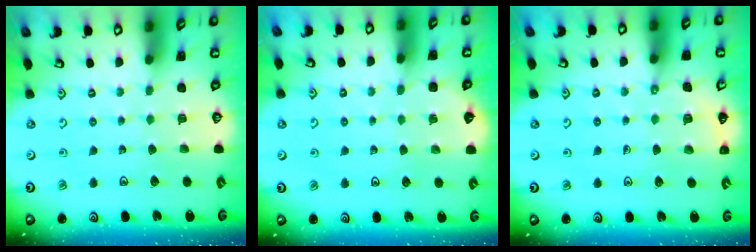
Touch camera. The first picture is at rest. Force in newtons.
{"total": 2.1, "press": 2.1, "slide": 0.2}
{"total": 6.4, "press": 6.1, "slide": 1.8}